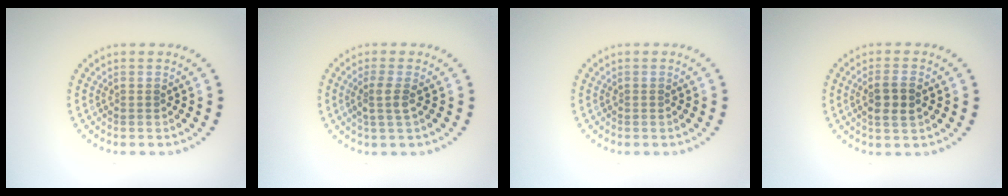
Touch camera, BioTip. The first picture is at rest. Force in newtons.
{"total": 1.9, "press": 1.5, "slide": 1.2}
{"total": 0.0}
{"total": 2.7, "press": 2.6, "slide": 0.9}